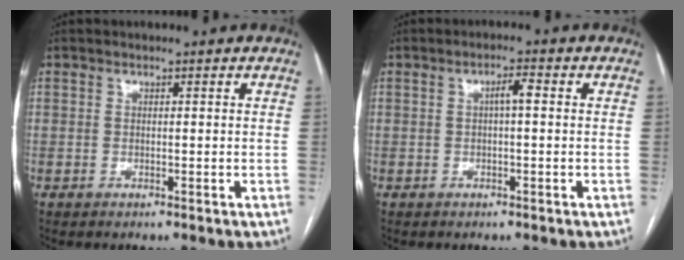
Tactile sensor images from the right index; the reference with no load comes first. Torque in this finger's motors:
{"motor_torque": [0.14, 0.00, 0.08, 0.05]}